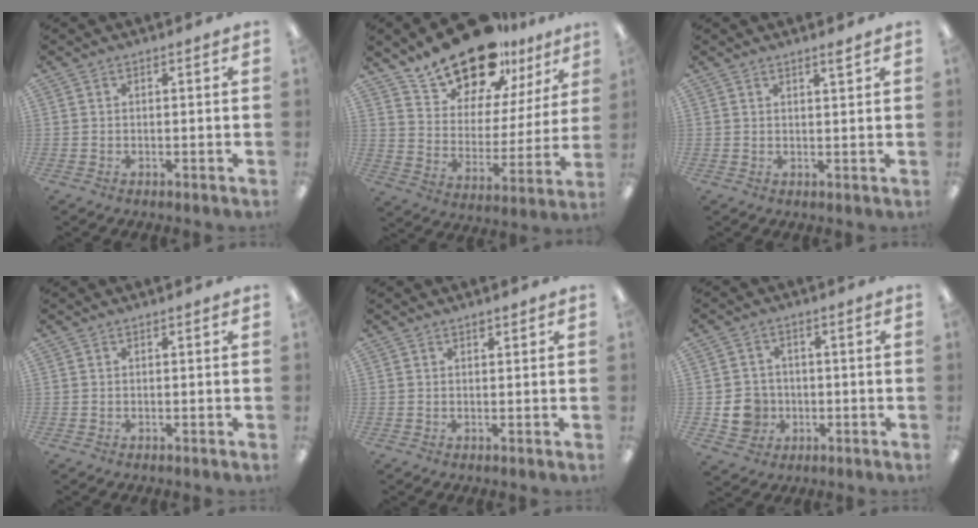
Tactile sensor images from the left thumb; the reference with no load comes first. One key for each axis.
{"total": 19.5, "fx": 16.1, "fy": 8.2, "fz": 7.3, "tx": -0.129, "ty": -0.119, "tz": 0.288}
{"total": 1.9, "fx": 1.6, "fy": 0.0, "fz": 0.9, "tx": -0.013, "ty": -0.006, "tz": 0.028}
{"total": 0.0}
{"total": 0.9, "fx": 0.8, "fy": 0.4, "fz": 0.3, "tx": 0.002, "ty": -0.003, "tz": 0.012}
{"total": 7.4, "fx": -1.5, "fy": 6.8, "fz": 2.5, "tx": -0.055, "ty": 0.013, "tz": -0.024}